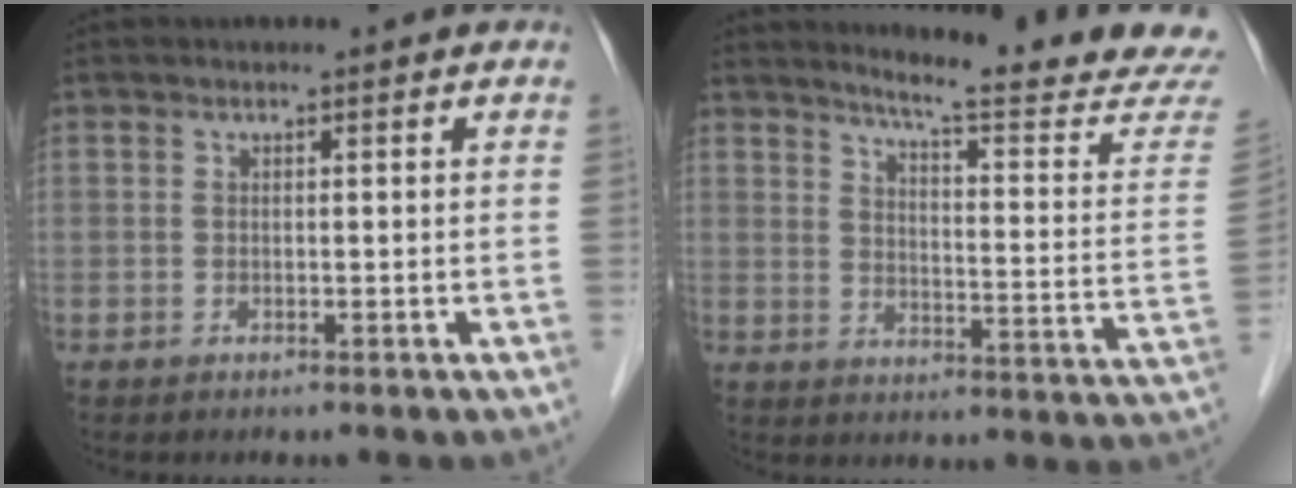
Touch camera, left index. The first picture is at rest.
{"total": 17.2, "force": [16.1, -1.4, 6.0], "torque": [-0.091, -0.103, 0.193]}